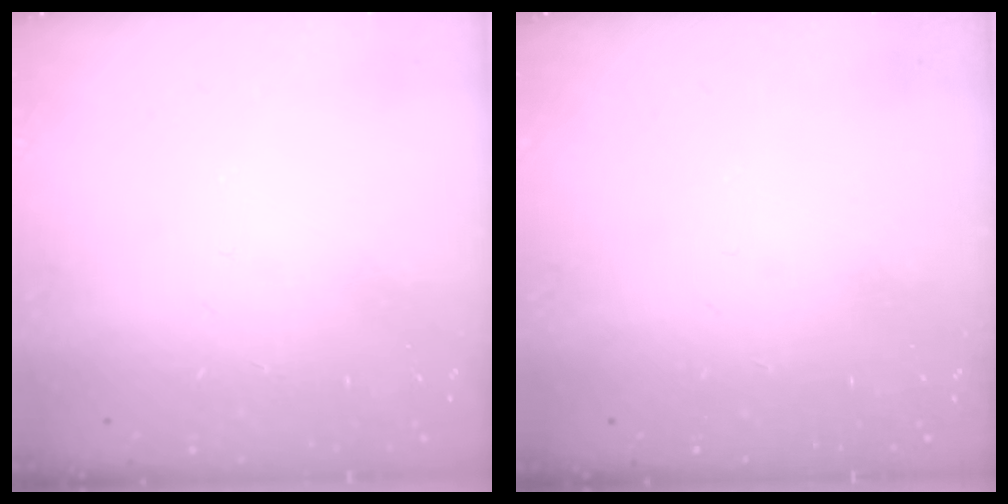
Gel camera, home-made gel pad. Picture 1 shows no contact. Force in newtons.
{"total": 0.0}